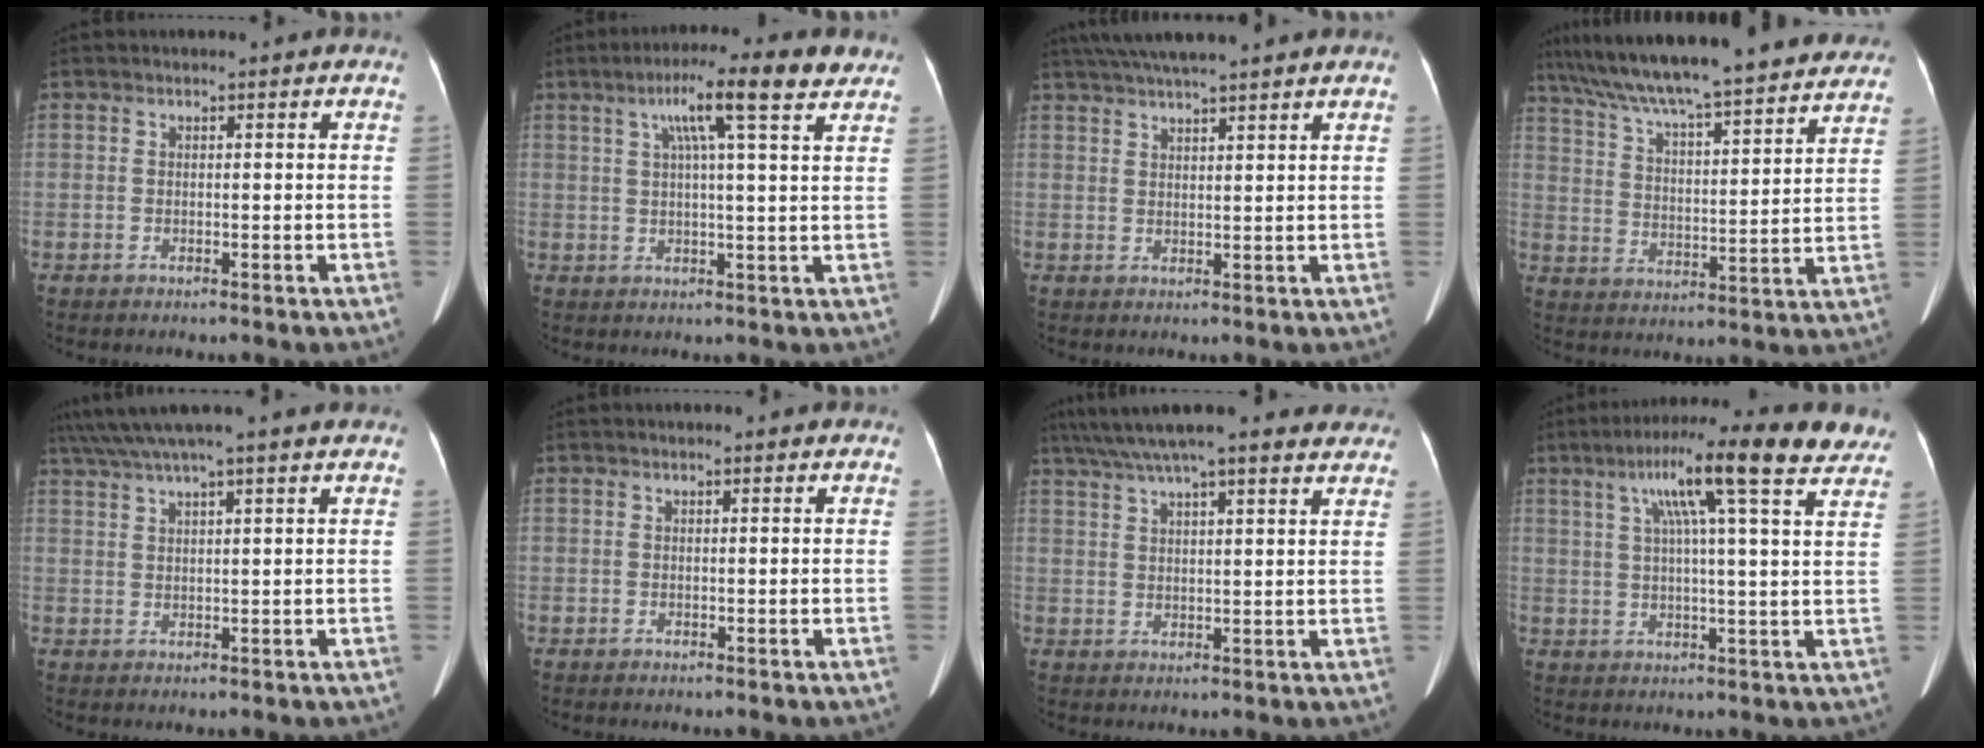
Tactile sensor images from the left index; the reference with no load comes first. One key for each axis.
{"total": 10.0, "fx": 5.7, "fy": 0.3, "fz": 8.3, "tx": -0.131, "ty": 0.026, "tz": 0.081}
{"total": 10.3, "fx": 8.8, "fy": -0.1, "fz": 5.4, "tx": -0.092, "ty": 0.038, "tz": 0.127}
{"total": 27.3, "fx": 24.1, "fy": 3.1, "fz": 12.5, "tx": -0.205, "ty": 0.001, "tz": 0.331}
{"total": 10.2, "fx": 8.7, "fy": -1.0, "fz": 5.3, "tx": -0.099, "ty": 0.037, "tz": 0.123}
{"total": 0.9, "fx": 0.7, "fy": 0.2, "fz": 0.5, "tx": -0.010, "ty": 0.011, "tz": 0.011}
{"total": 21.2, "fx": 18.2, "fy": 3.3, "fz": 10.3, "tx": -0.176, "ty": 0.045, "tz": 0.244}
{"total": 17.1, "fx": 11.0, "fy": 0.9, "fz": 13.1, "tx": -0.203, "ty": 0.044, "tz": 0.140}